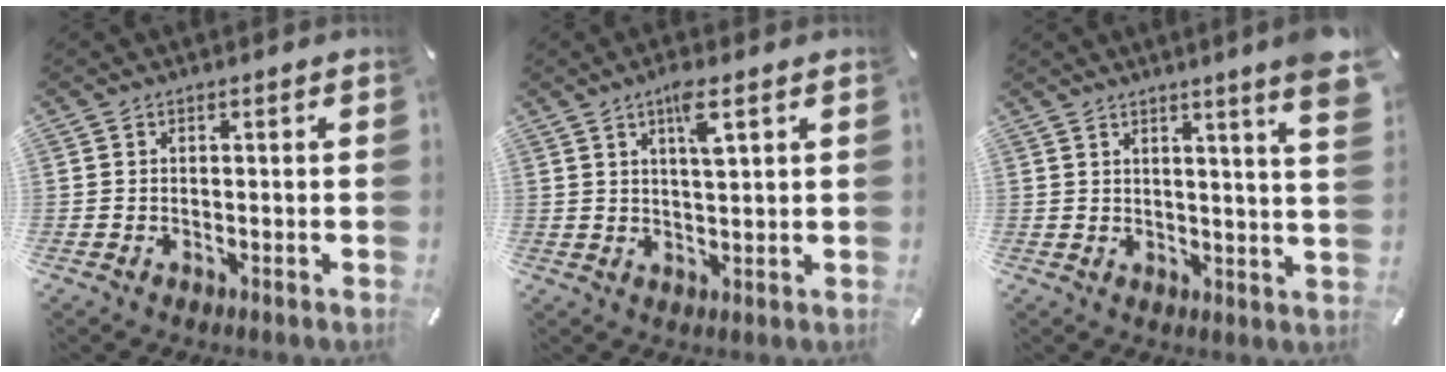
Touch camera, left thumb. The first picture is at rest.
{"total": 5.7, "force": [3.0, 1.1, 4.8], "torque": [-0.086, -0.003, 0.046]}
{"total": 7.3, "force": [4.4, -0.3, 5.8], "torque": [-0.088, -0.033, 0.069]}